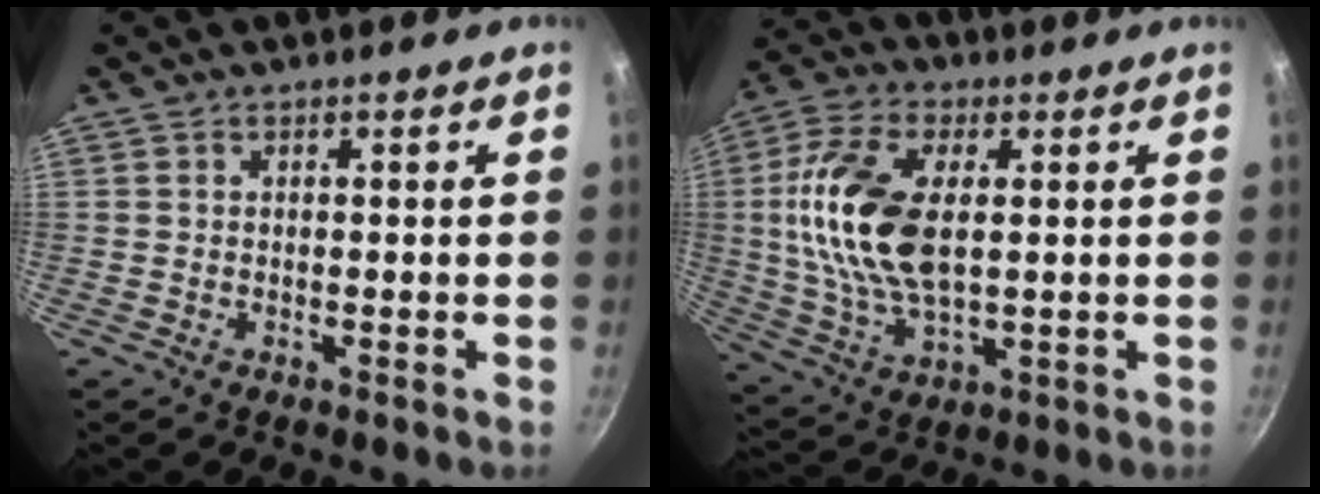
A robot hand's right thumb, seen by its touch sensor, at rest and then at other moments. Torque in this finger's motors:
{"motor_torque": [0.90, 3.03, 1.74, -0.14, 0.26]}